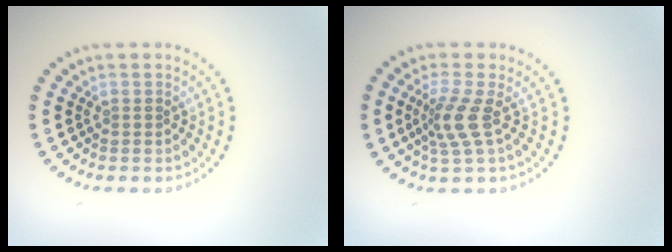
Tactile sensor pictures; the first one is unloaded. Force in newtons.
{"total": 2.9, "press": 2.1, "slide": 2.0}